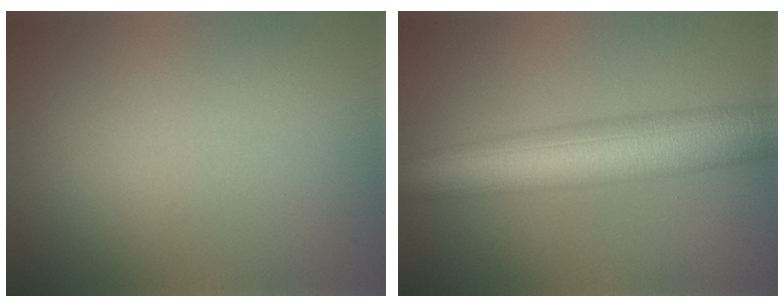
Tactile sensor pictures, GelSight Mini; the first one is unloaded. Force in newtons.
{"total": 9.9, "press": 9.9, "slide": 0.3}